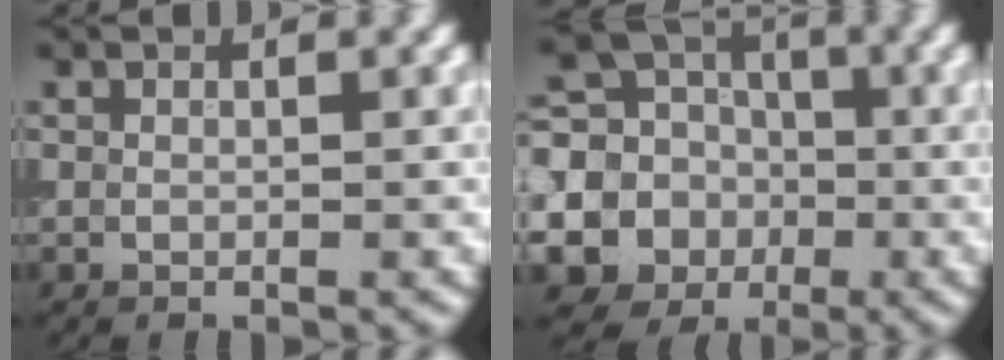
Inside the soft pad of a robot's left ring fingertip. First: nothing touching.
{"total": 13.3, "force": [-3.5, 12.2, 3.8], "torque": [-0.112, -0.019, -0.073]}